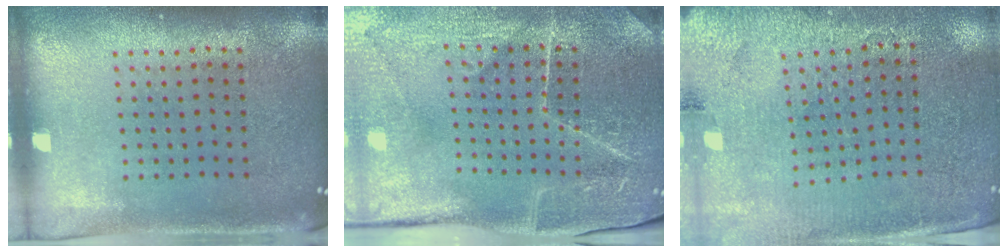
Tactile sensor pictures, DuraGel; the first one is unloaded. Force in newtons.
{"total": 3.8, "press": 3.8, "slide": 0.2}
{"total": 3.0, "press": 2.9, "slide": 0.8}